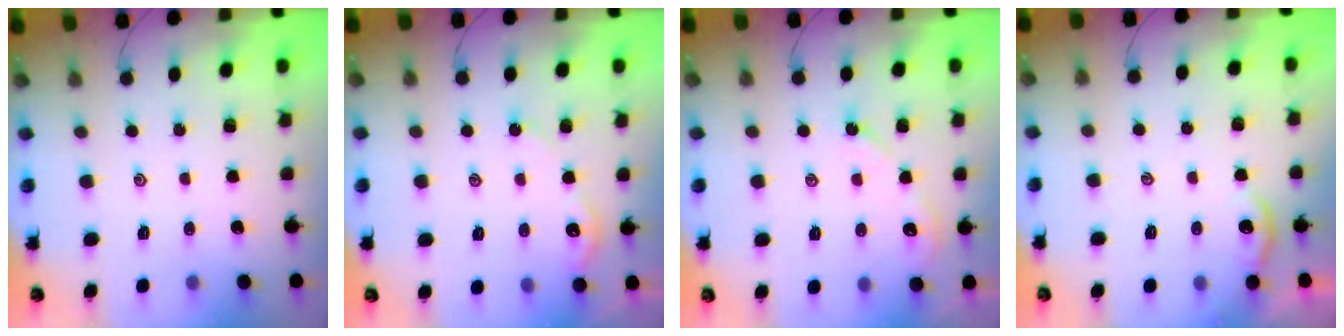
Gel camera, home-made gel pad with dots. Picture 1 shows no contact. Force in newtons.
{"total": 3.3, "press": 3.2, "slide": 0.3}
{"total": 6.8, "press": 6.7, "slide": 0.8}
{"total": 2.0, "press": 1.9, "slide": 0.5}